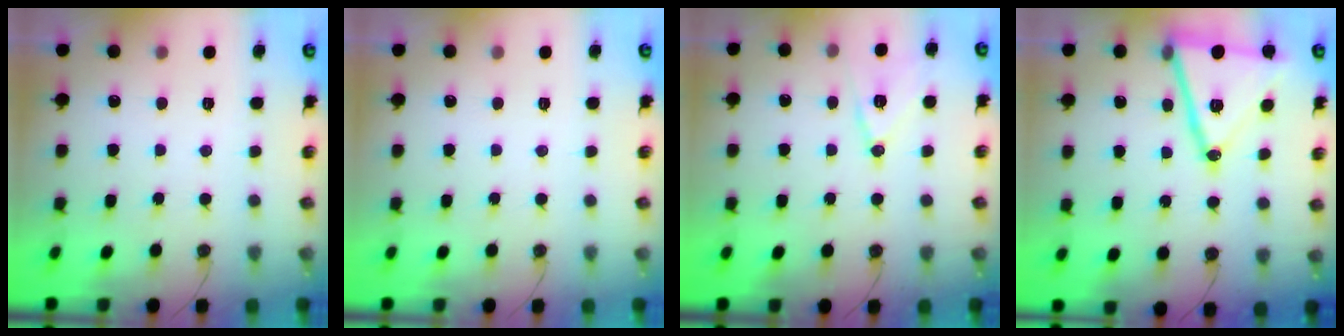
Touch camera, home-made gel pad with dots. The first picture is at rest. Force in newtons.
{"total": 0.0}
{"total": 10.8, "press": 10.3, "slide": 3.5}
{"total": 18.6, "press": 18.3, "slide": 3.4}